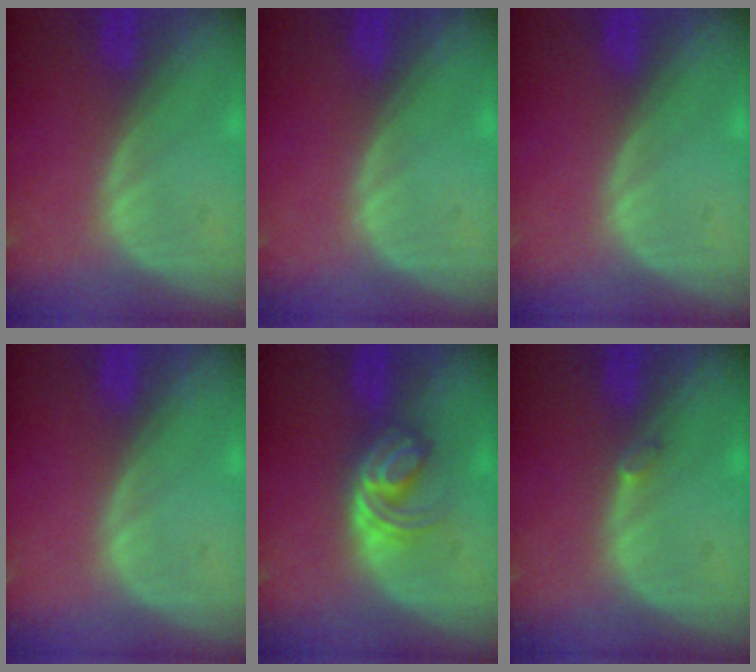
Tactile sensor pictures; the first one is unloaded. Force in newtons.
{"total": 0.0}
{"total": 0.0}
{"total": 0.0}
{"total": 5.9, "press": 5.1, "slide": 3.0}
{"total": 0.8, "press": 0.8, "slide": 0.2}